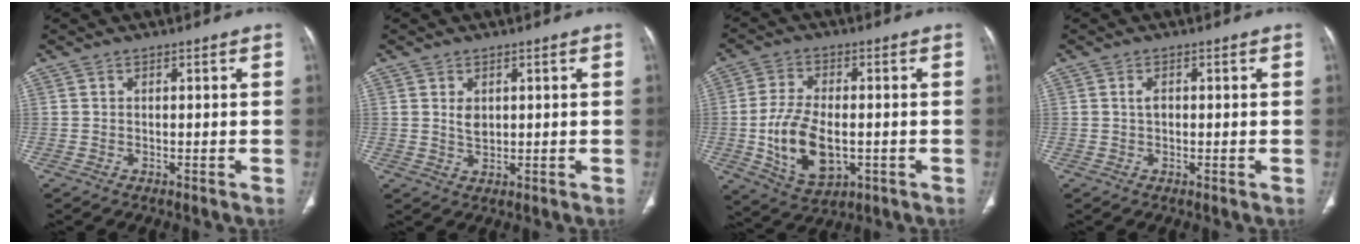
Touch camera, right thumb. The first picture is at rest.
{"total": 2.6, "force": [0.8, 1.8, 1.8], "torque": [-0.024, -0.008, 0.020]}
{"total": 12.4, "force": [-2.0, 7.1, 10.0], "torque": [-0.179, 0.001, -0.025]}
{"total": 1.5, "force": [0.1, 0.8, 1.2], "torque": [-0.022, 0.000, 0.000]}